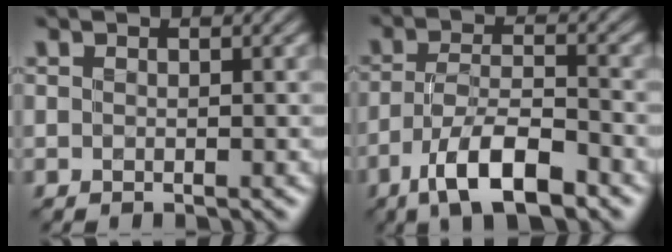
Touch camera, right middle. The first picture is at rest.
{"total": 7.0, "force": [-4.4, 2.2, 5.0], "torque": [-0.089, 0.003, -0.082]}